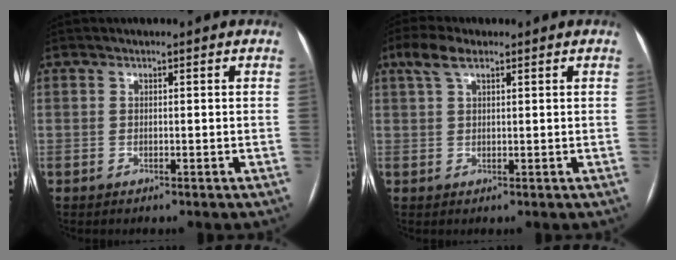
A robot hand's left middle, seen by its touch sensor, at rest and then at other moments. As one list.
[{"total": 4.0, "force": [2.4, 1.4, 2.8], "torque": [-0.067, 0.024, 0.052]}]